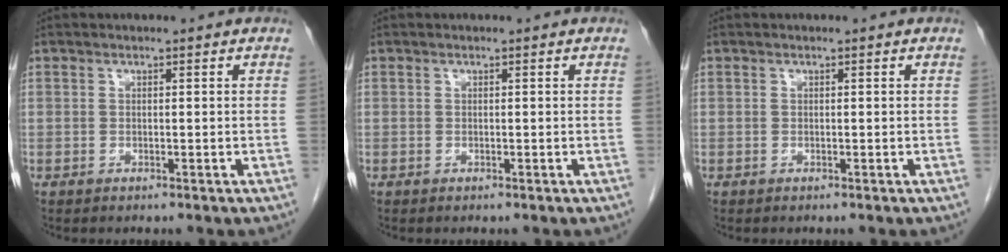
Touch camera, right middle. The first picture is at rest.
{"total": 0.0}
{"total": 0.0}